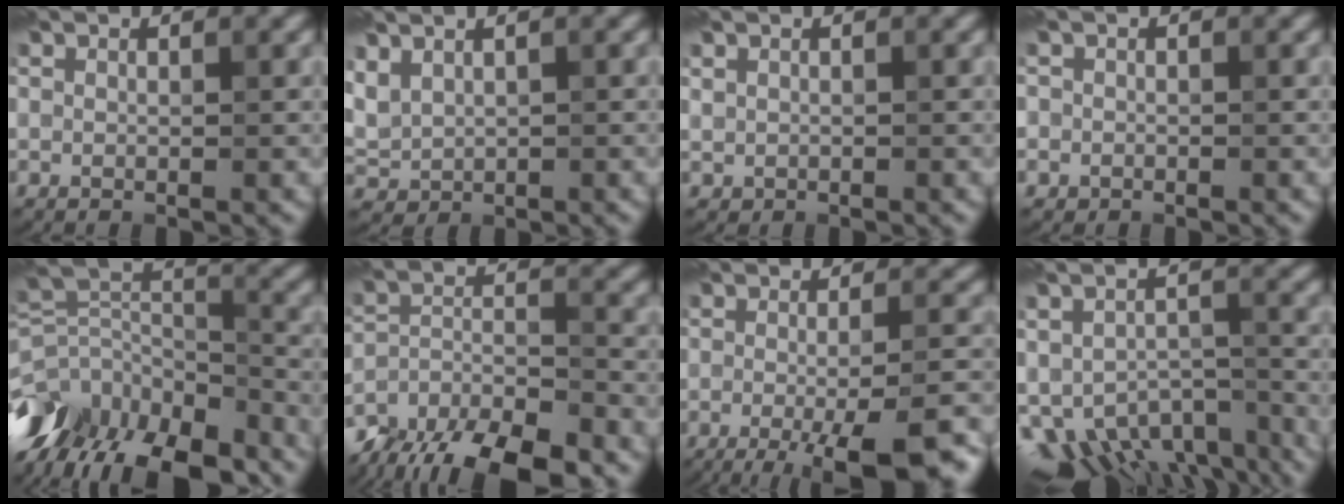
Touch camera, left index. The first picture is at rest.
{"total": 2.3, "force": [1.2, 1.5, 1.2], "torque": [-0.027, 0.003, 0.031]}
{"total": 0.5, "force": [0.2, 0.5, 0.0], "torque": [0.003, -0.003, 0.006]}
{"total": 0.8, "force": [-0.3, 0.8, -0.1], "torque": [0.011, -0.004, -0.007]}
{"total": 14.0, "force": [-10.1, 7.0, 6.7], "torque": [-0.161, 0.017, -0.158]}
{"total": 10.8, "force": [-9.0, 3.8, 4.8], "torque": [-0.074, -0.008, -0.148]}
{"total": 11.0, "force": [-5.5, 2.9, 9.1], "torque": [-0.108, -0.009, -0.072]}
{"total": 9.2, "force": [-6.1, 4.8, 4.9], "torque": [-0.084, -0.022, -0.081]}